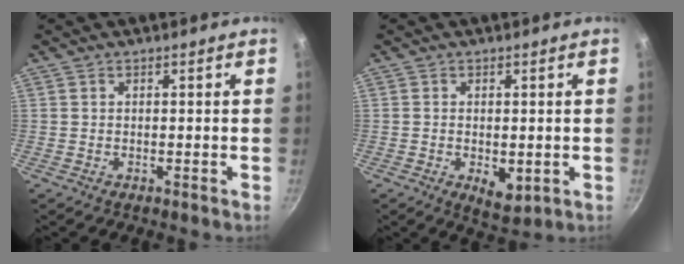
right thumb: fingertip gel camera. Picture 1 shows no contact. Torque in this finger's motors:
{"motor_torque": [-0.42, 0.42, -0.10, 0.09, 0.01]}